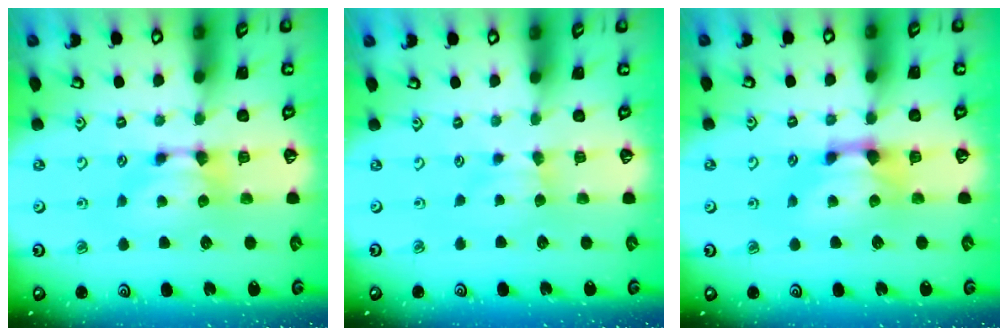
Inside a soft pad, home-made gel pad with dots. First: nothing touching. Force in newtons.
{"total": 1.9, "press": 1.8, "slide": 0.6}
{"total": 1.9, "press": 1.3, "slide": 1.4}